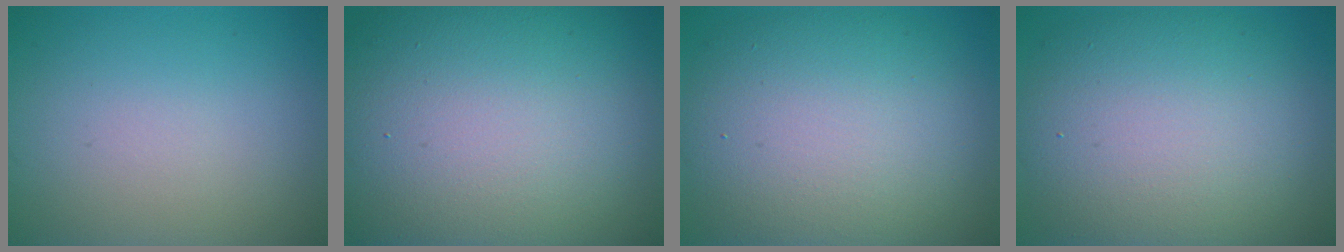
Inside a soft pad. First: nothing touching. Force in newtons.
{"total": 20.3, "press": 20.3, "slide": 1.1}
{"total": 12.1, "press": 12.1, "slide": 0.6}
{"total": 11.4, "press": 11.3, "slide": 1.1}